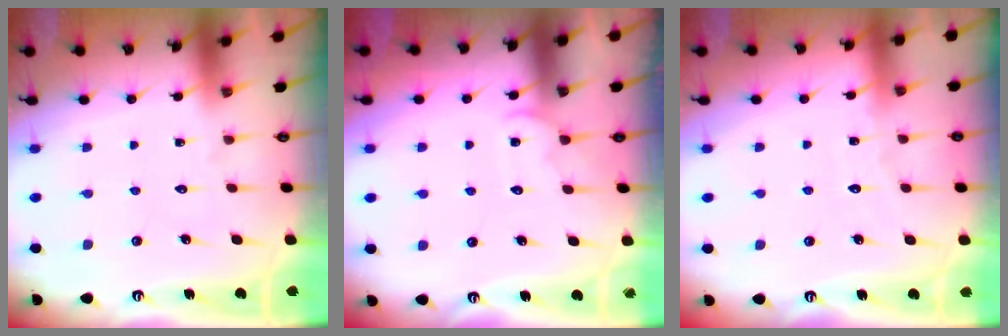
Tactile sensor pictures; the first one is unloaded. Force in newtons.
{"total": 5.3, "press": 5.3, "slide": 0.5}
{"total": 2.3, "press": 2.3, "slide": 0.2}